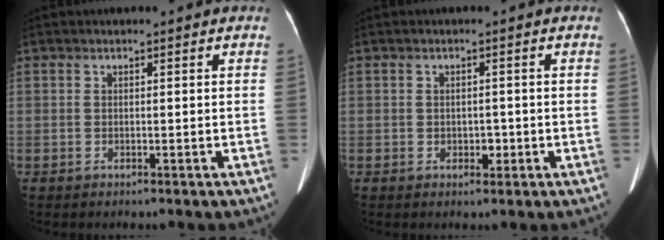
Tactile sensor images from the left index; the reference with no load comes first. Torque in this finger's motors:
{"motor_torque": [0.00, 0.00, 0.01, 0.00]}